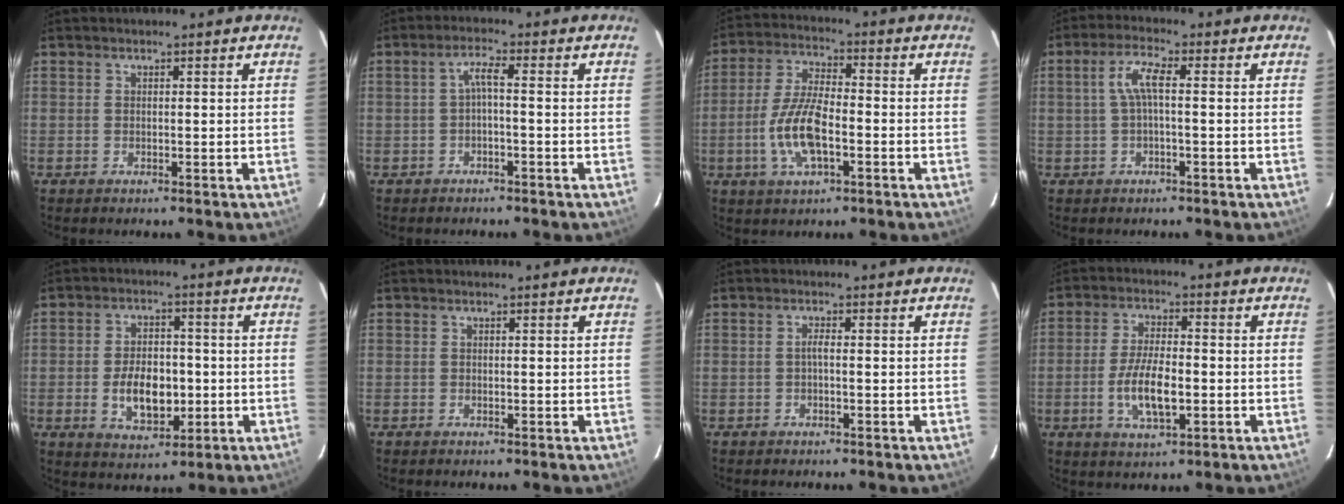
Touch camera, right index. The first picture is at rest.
{"total": 2.5, "force": [-0.8, 0.1, 2.3], "torque": [-0.048, 0.006, -0.013]}
{"total": 10.7, "force": [-3.3, 4.0, 9.4], "torque": [-0.196, 0.000, -0.064]}
{"total": 4.2, "force": [-0.1, 0.7, 4.1], "torque": [-0.084, 0.009, 0.001]}
{"total": 9.5, "force": [-1.8, 5.9, 7.3], "torque": [-0.136, 0.003, -0.019]}
{"total": 0.0}
{"total": 1.1, "force": [-0.3, 0.1, 1.1], "torque": [-0.020, 0.005, -0.008]}
{"total": 8.8, "force": [-2.2, 3.4, 7.8], "torque": [-0.156, -0.006, -0.038]}